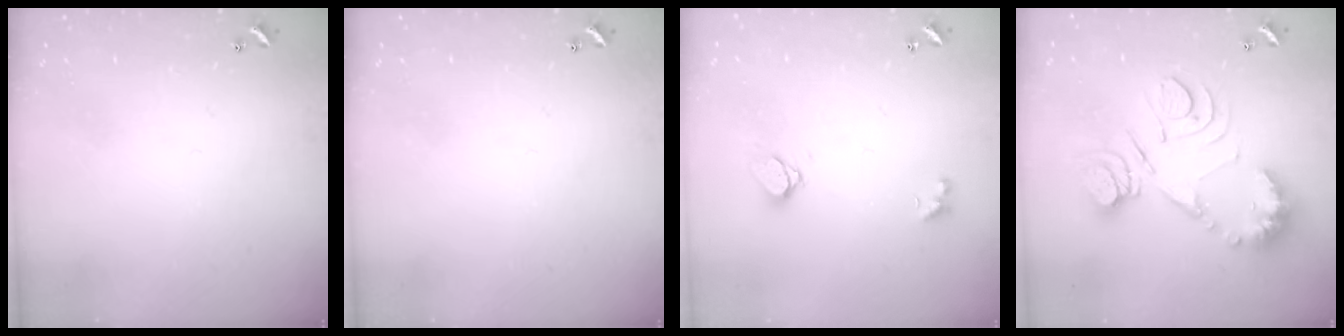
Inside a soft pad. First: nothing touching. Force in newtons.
{"total": 0.0}
{"total": 2.1, "press": 2.0, "slide": 0.5}
{"total": 16.2, "press": 16.1, "slide": 1.2}